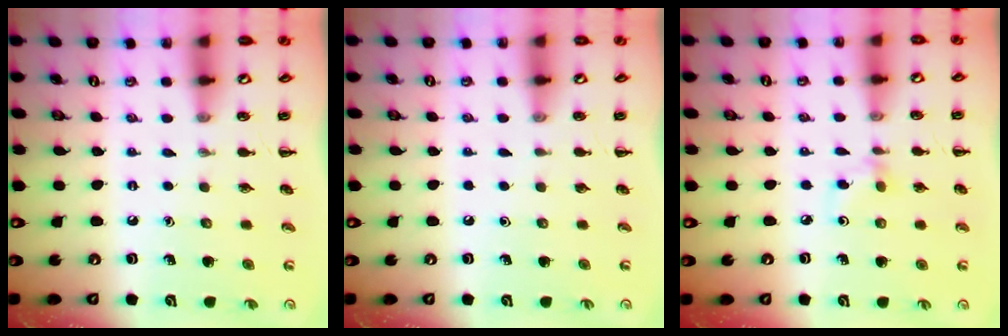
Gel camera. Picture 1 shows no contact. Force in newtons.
{"total": 0.0}
{"total": 2.9, "press": 2.8, "slide": 0.8}